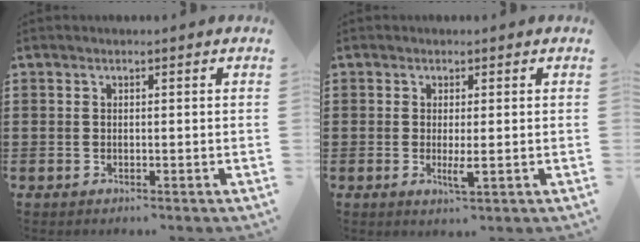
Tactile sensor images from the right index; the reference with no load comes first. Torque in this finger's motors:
{"motor_torque": [-0.27, 0.11, -0.03, 0.00]}